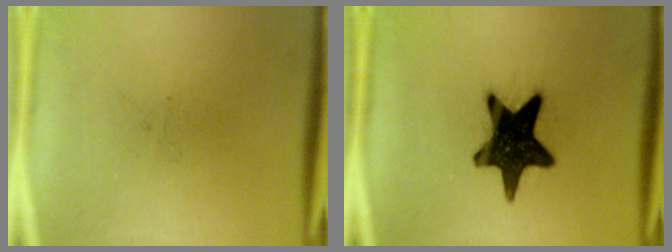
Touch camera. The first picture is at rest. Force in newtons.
{"total": 17.0}